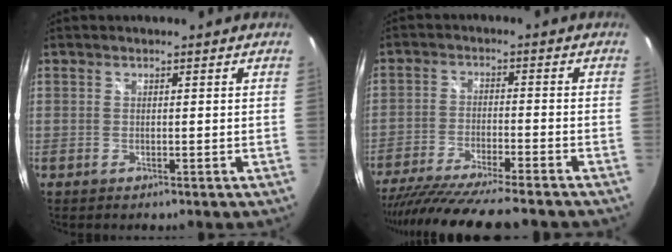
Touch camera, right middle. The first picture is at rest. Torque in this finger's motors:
{"motor_torque": [1.09, -1.05, 0.32, 0.09]}